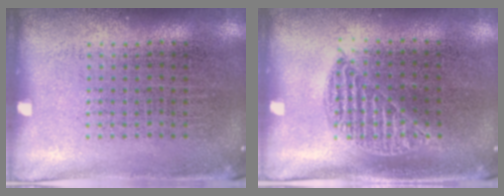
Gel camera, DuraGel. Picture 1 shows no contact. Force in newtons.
{"total": 1.0, "press": 0.8, "slide": 0.5}